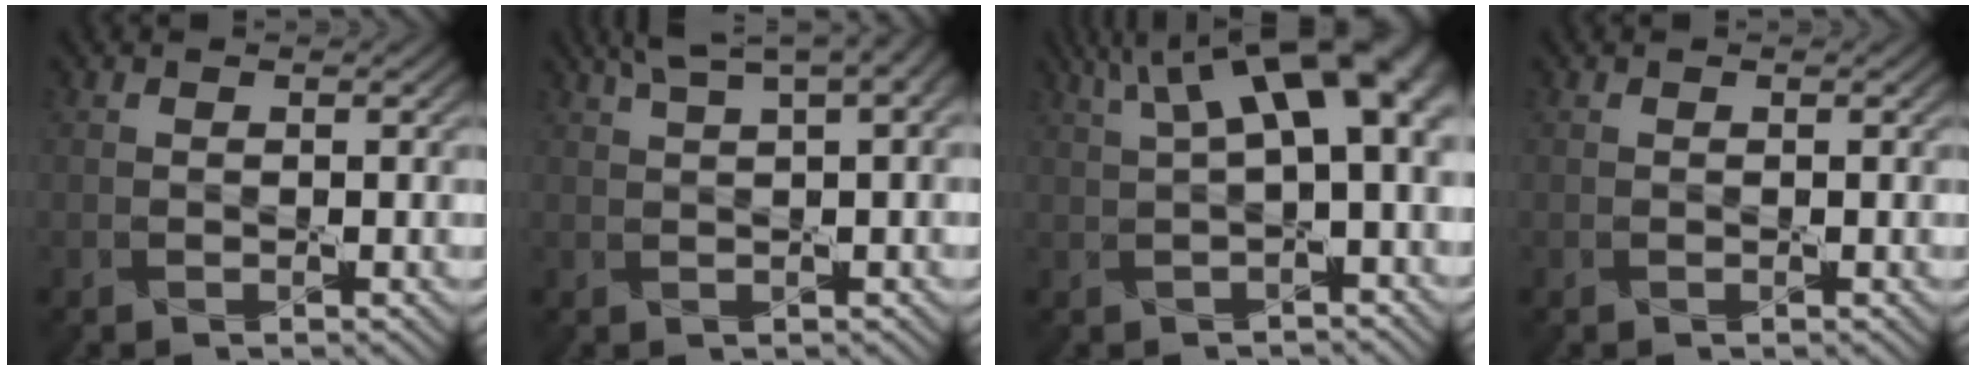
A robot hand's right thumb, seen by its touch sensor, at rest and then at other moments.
{"total": 8.3, "force": [4.3, 2.4, 6.7], "torque": [-0.095, 0.038, 0.044]}
{"total": 10.9, "force": [3.5, 3.6, 9.6], "torque": [-0.146, 0.020, 0.059]}
{"total": 0.0}